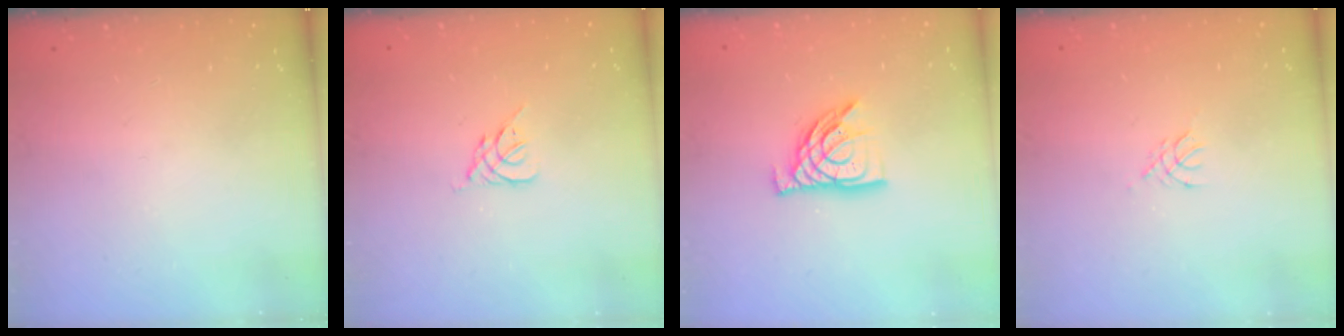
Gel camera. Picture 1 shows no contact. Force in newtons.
{"total": 2.6, "press": 2.5, "slide": 0.7}
{"total": 12.2, "press": 12.1, "slide": 1.2}
{"total": 2.7, "press": 2.6, "slide": 0.6}